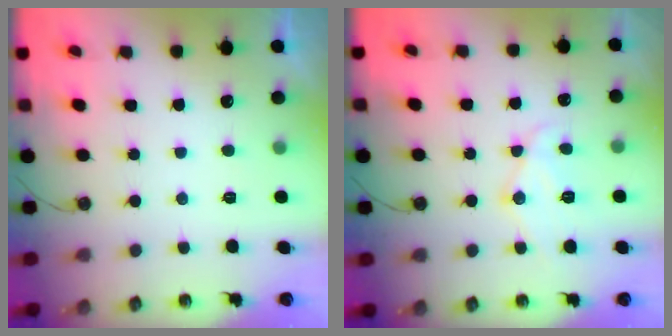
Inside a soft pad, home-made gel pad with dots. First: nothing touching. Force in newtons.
{"total": 11.8, "press": 11.8, "slide": 1.0}